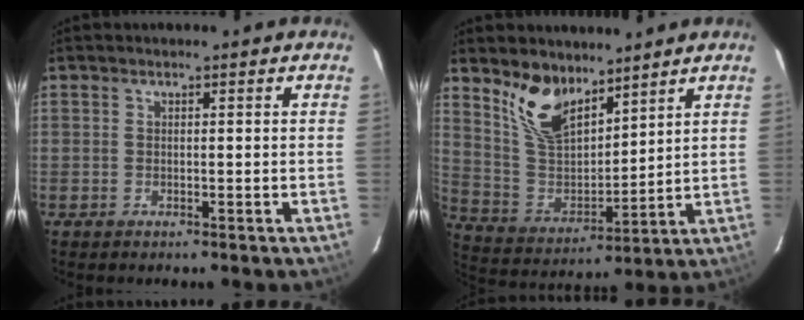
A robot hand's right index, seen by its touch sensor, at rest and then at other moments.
{"total": 12.7, "force": [9.1, 5.8, 6.6], "torque": [-0.135, 0.003, 0.189]}